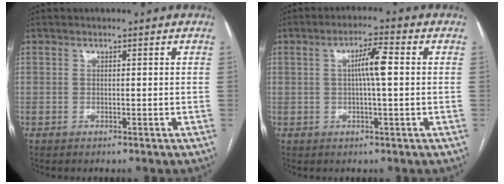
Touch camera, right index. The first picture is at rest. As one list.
[{"total": 5.1, "force": [0.5, 0.3, 5.0], "torque": [-0.091, 0.011, 0.008]}]